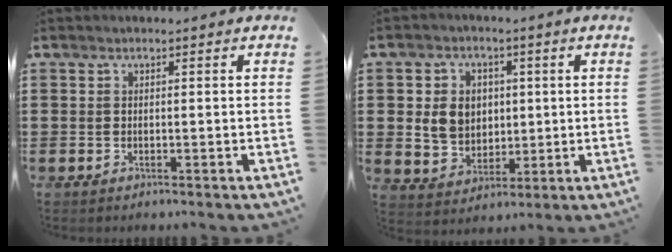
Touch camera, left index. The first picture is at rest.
{"total": 6.3, "force": [1.0, 5.5, 2.9], "torque": [-0.068, 0.014, 0.017]}